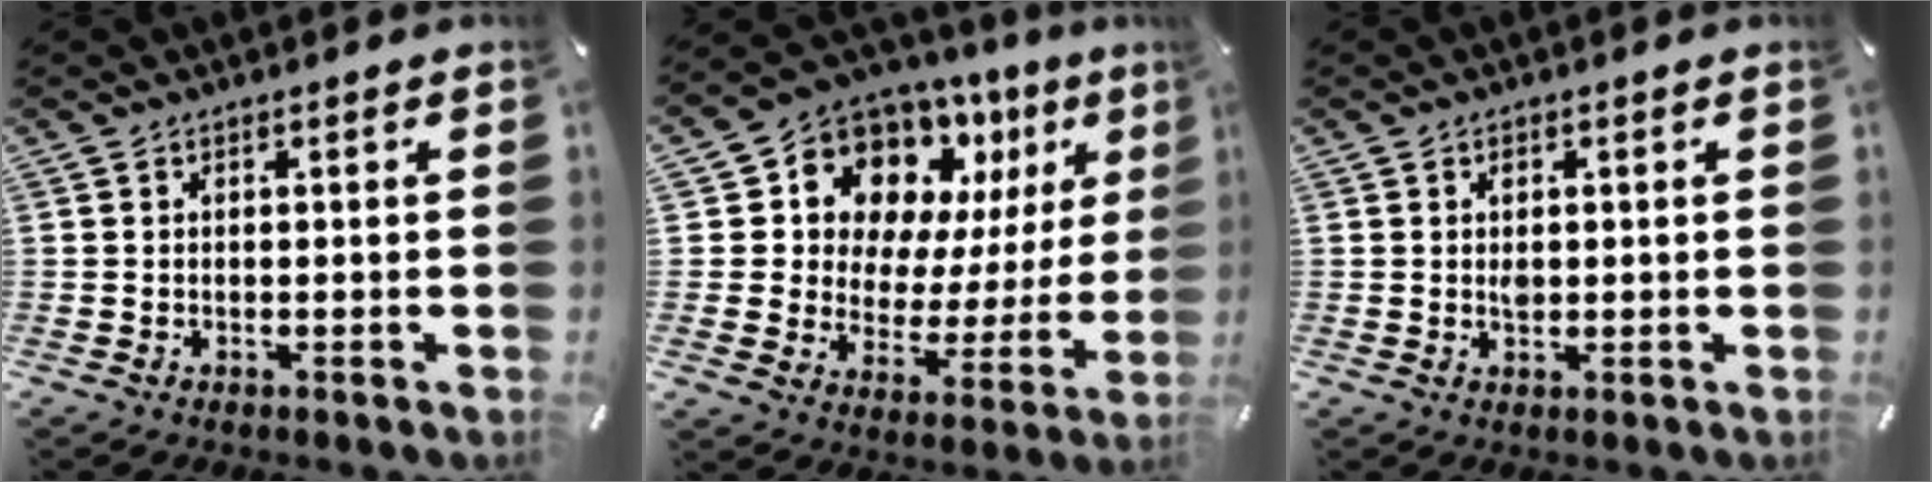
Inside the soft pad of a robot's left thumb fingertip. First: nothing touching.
{"total": 11.9, "force": [8.2, 8.1, 2.9], "torque": [-0.054, -0.083, 0.151]}
{"total": 1.8, "force": [0.2, 1.3, 1.2], "torque": [-0.019, 0.001, 0.002]}